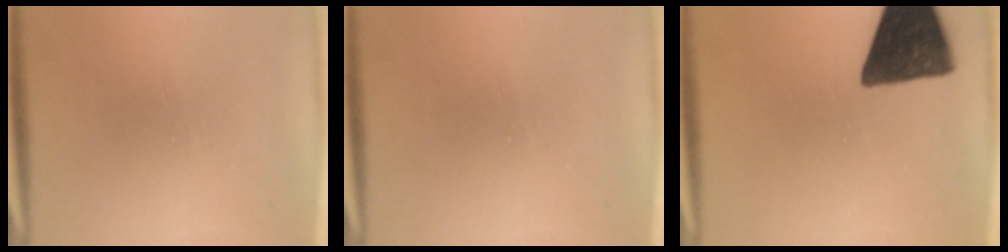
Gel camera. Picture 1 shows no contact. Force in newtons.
{"total": 0.0}
{"total": 13.3}